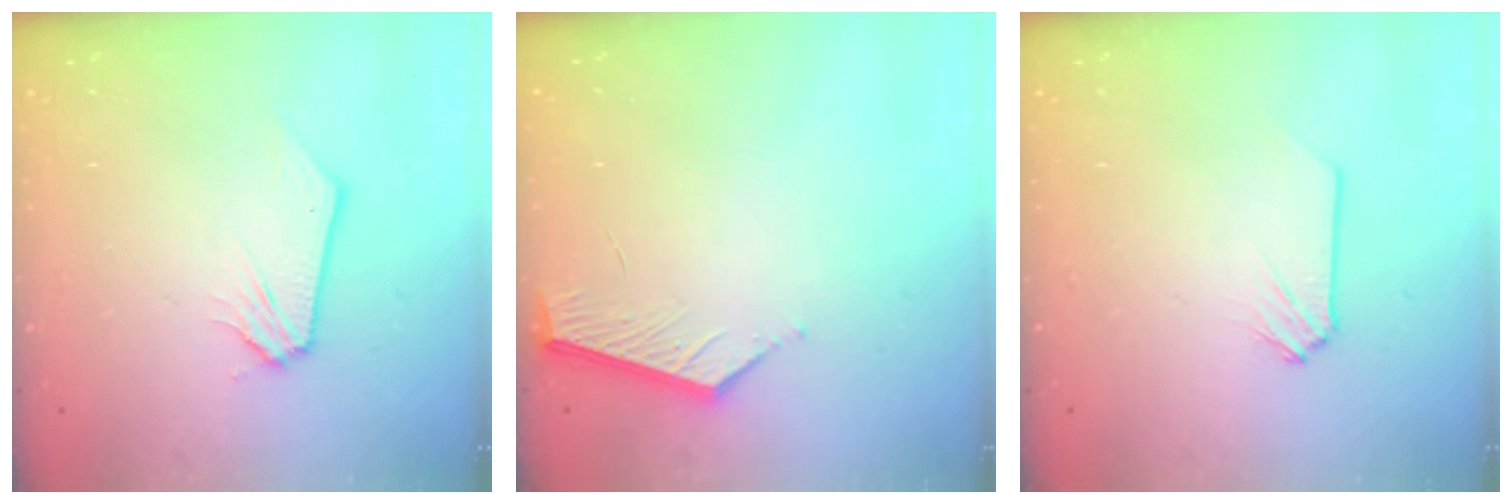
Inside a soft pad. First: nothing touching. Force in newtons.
{"total": 4.5, "press": 4.5, "slide": 0.2}
{"total": 0.0}